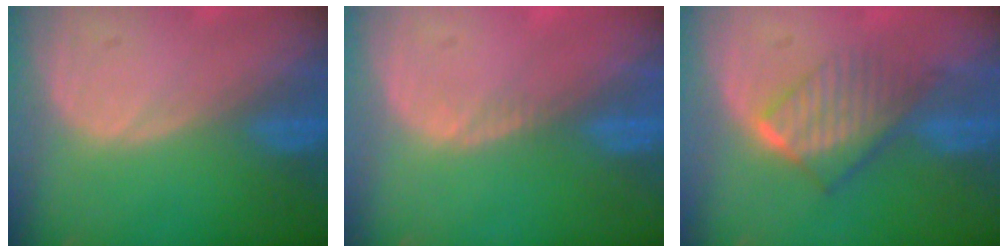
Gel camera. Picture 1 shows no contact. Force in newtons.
{"total": 0.7, "press": 0.6, "slide": 0.4}
{"total": 6.7, "press": 6.1, "slide": 2.9}